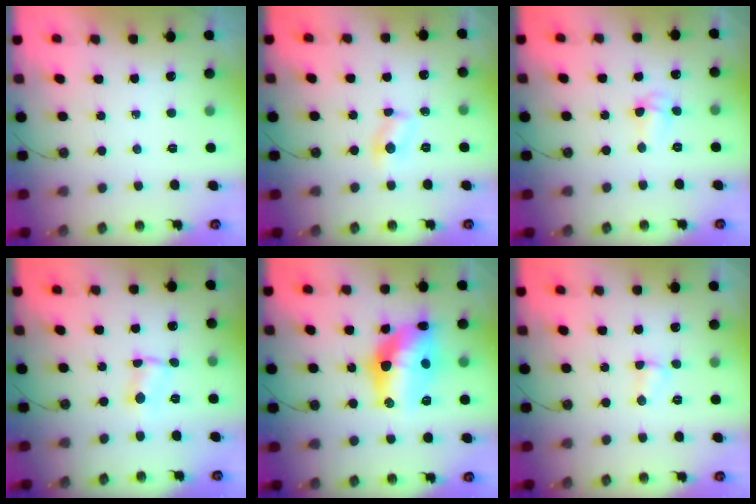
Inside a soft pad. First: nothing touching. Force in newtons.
{"total": 5.0, "press": 4.9, "slide": 0.5}
{"total": 3.5, "press": 3.4, "slide": 1.0}
{"total": 1.6, "press": 1.6, "slide": 0.3}
{"total": 16.9, "press": 16.4, "slide": 4.1}
{"total": 2.8, "press": 2.8, "slide": 0.4}